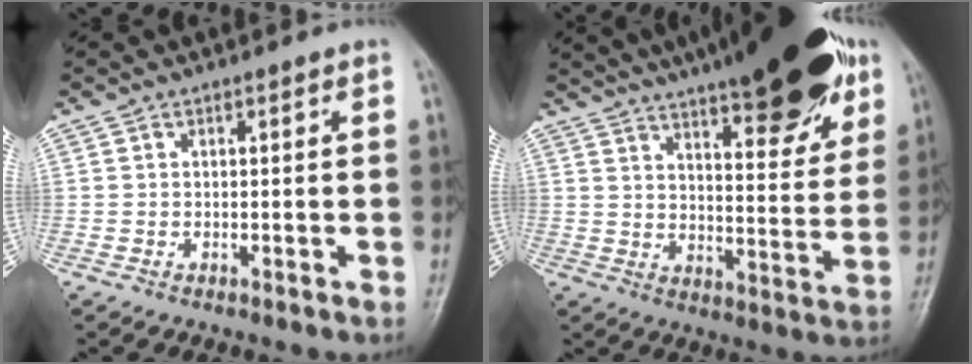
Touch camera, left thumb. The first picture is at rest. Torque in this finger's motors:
{"motor_torque": [0.91, 0.37, 1.70, -1.06, 0.11]}